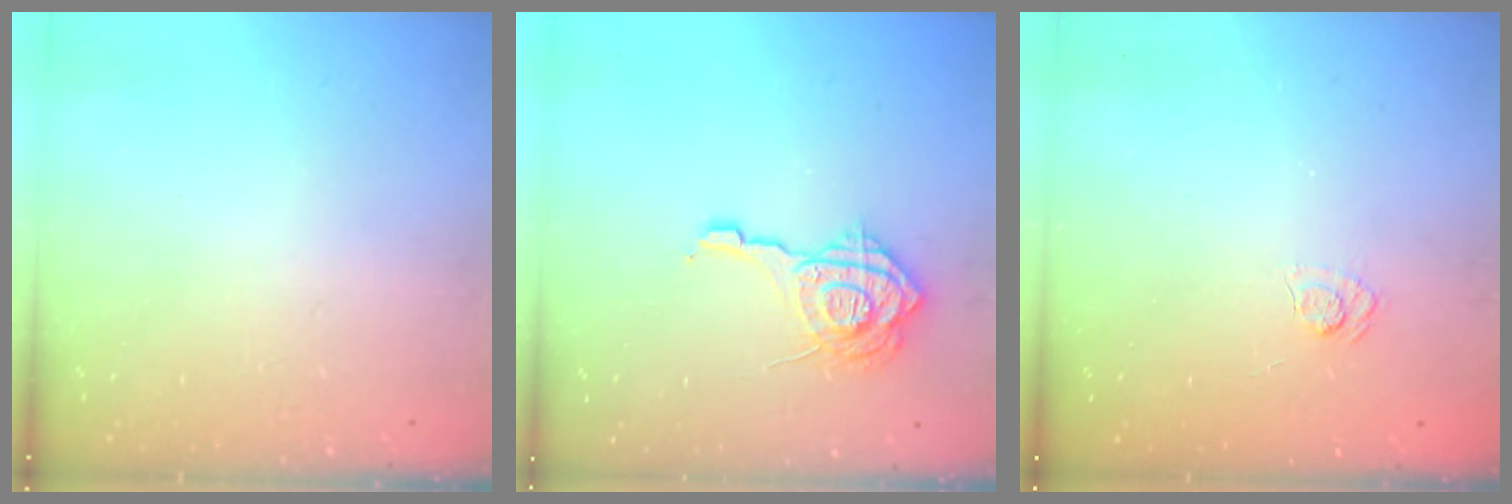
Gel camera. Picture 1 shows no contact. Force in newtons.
{"total": 13.5, "press": 13.4, "slide": 1.6}
{"total": 3.8, "press": 3.6, "slide": 1.4}